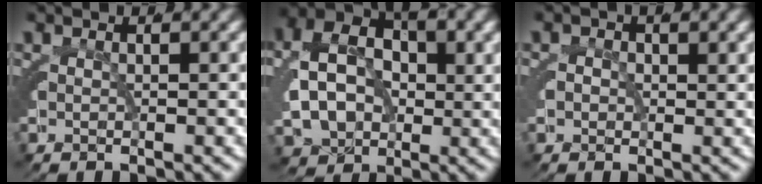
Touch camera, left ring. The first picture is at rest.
{"total": 11.2, "force": [0.1, 9.7, 5.6], "torque": [-0.096, -0.016, -0.006]}
{"total": 1.8, "force": [-0.2, 1.7, 0.5], "torque": [-0.009, -0.011, 0.001]}